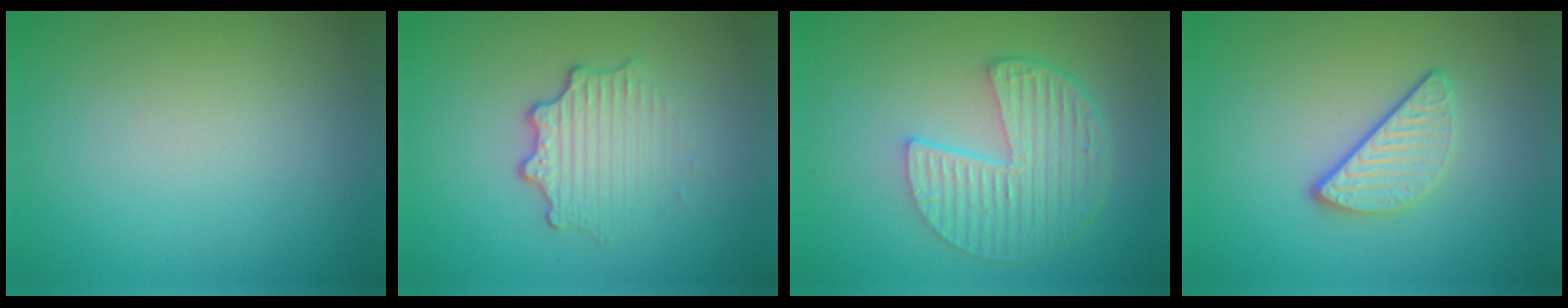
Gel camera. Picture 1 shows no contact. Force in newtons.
{"total": 3.3, "press": 2.5, "slide": 2.2}
{"total": 5.9, "press": 4.3, "slide": 3.9}
{"total": 2.9, "press": 2.4, "slide": 1.7}